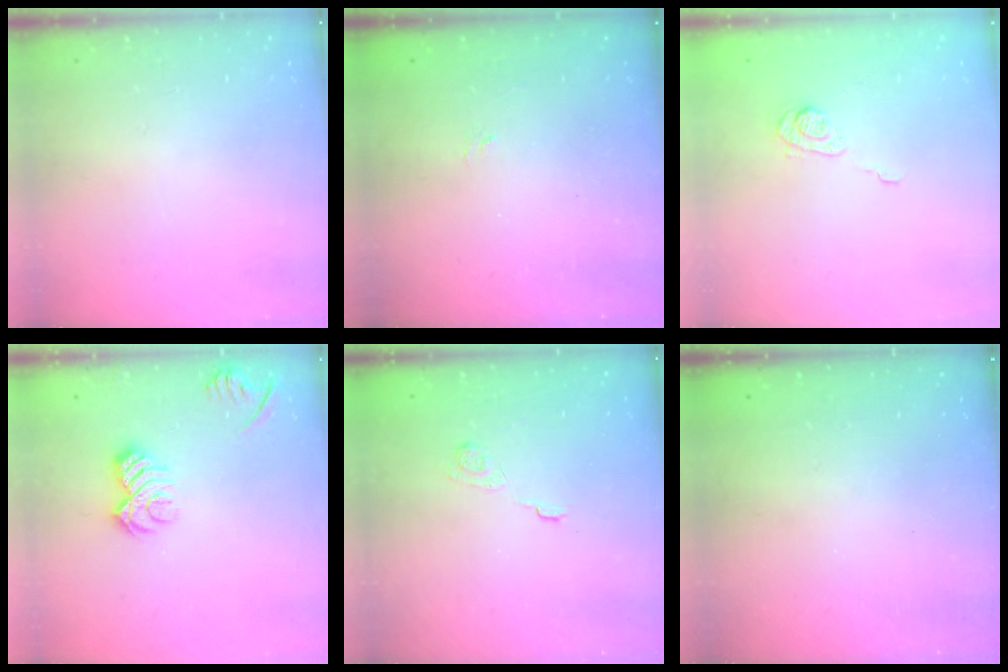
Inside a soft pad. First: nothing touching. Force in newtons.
{"total": 1.5, "press": 1.1, "slide": 1.0}
{"total": 8.5, "press": 8.4, "slide": 1.5}
{"total": 10.4, "press": 10.3, "slide": 1.3}
{"total": 2.7, "press": 2.3, "slide": 1.4}
{"total": 2.3, "press": 2.2, "slide": 0.8}